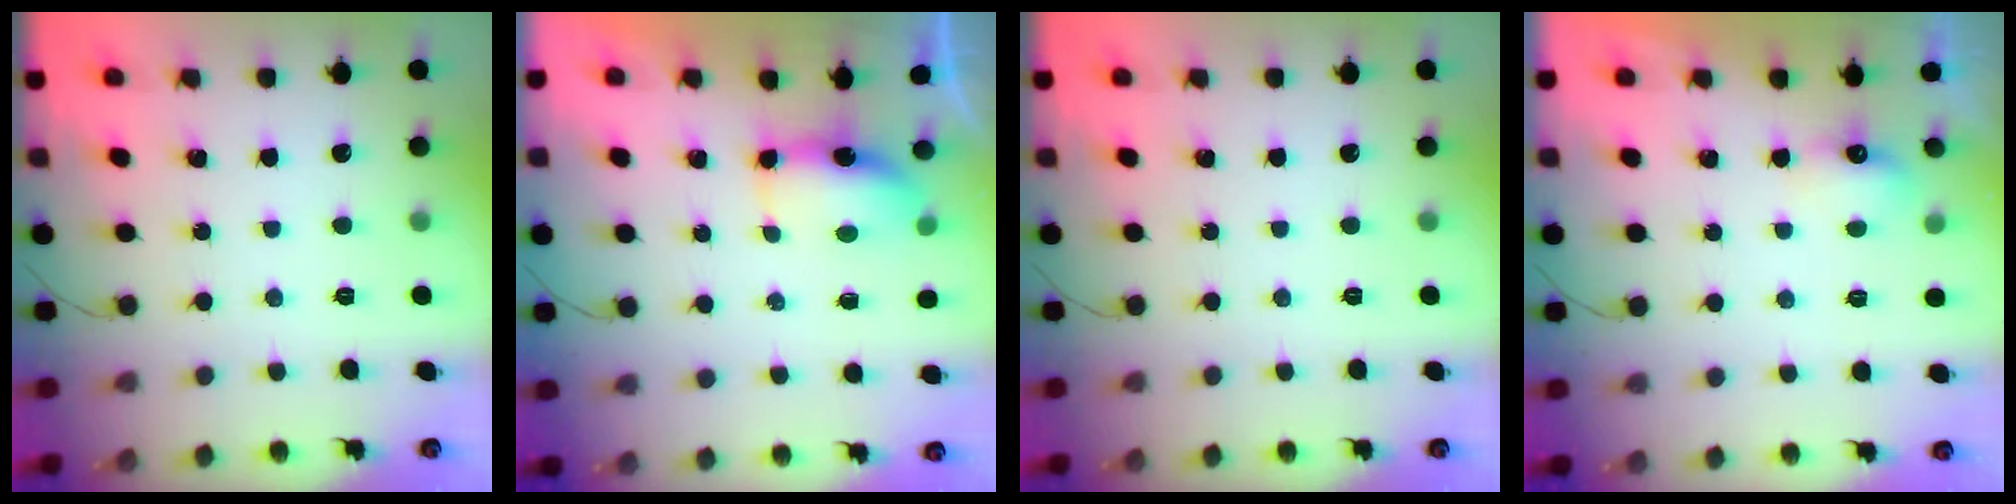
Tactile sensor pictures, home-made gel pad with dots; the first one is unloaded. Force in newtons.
{"total": 6.9, "press": 6.9, "slide": 0.5}
{"total": 0.0}
{"total": 4.3, "press": 4.2, "slide": 1.2}